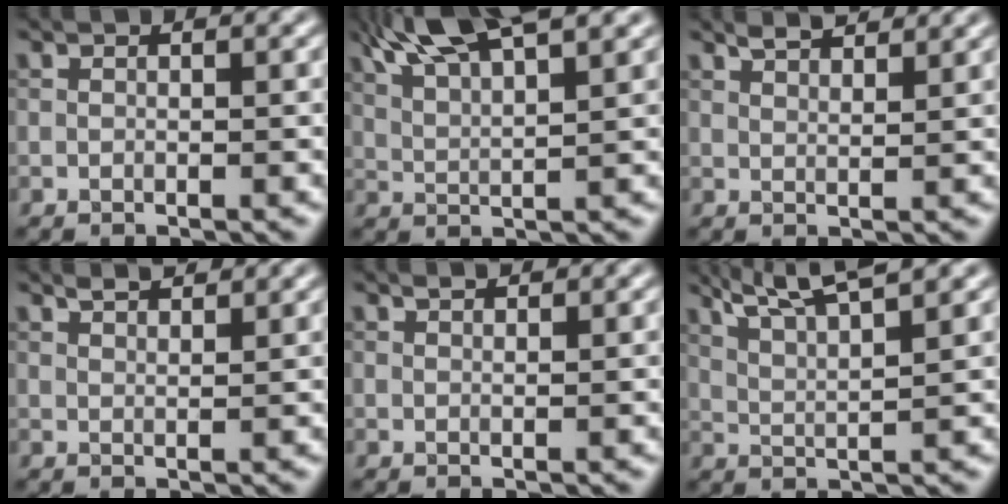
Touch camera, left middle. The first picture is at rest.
{"total": 9.5, "force": [6.3, 2.2, 6.7], "torque": [-0.113, 0.025, 0.091]}
{"total": 2.8, "force": [2.5, 0.5, 1.3], "torque": [-0.016, 0.002, 0.038]}
{"total": 2.1, "force": [1.9, 0.3, 0.8], "torque": [-0.012, -0.002, 0.031]}
{"total": 0.9, "force": [0.9, 0.2, 0.3], "torque": [-0.009, 0.000, 0.016]}
{"total": 6.8, "force": [5.1, 1.1, 4.4], "torque": [-0.075, 0.021, 0.067]}